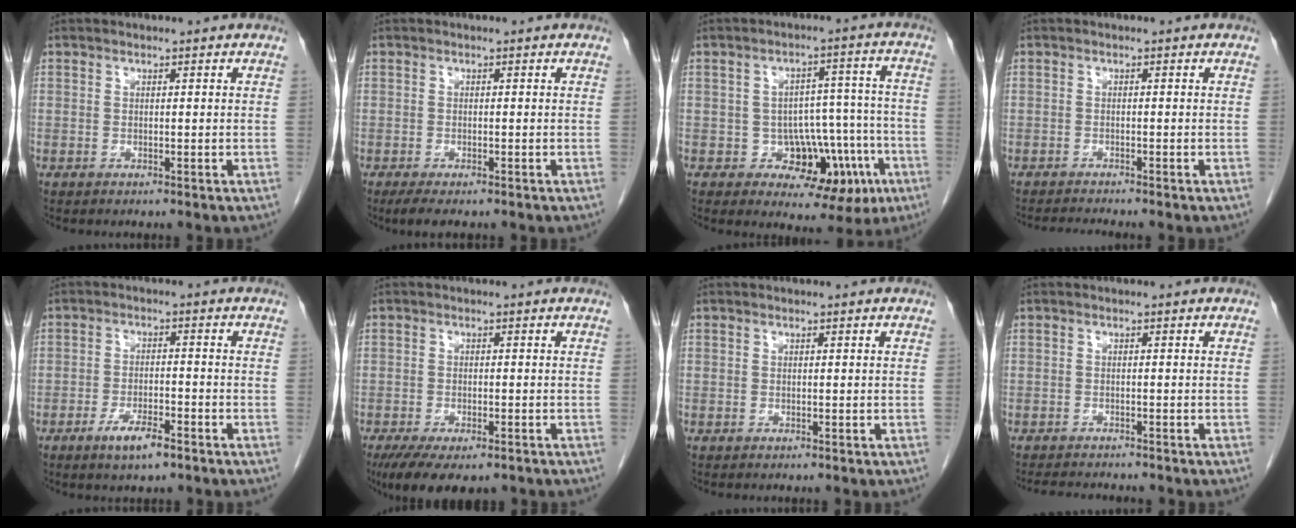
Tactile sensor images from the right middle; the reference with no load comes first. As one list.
[{"total": 3.5, "force": [-2.6, 0.9, 2.2], "torque": [-0.042, -0.012, -0.037]}, {"total": 10.4, "force": [-4.3, 7.2, 6.1], "torque": [-0.053, 0.038, -0.043]}, {"total": 2.6, "force": [-2.4, -0.9, 0.5], "torque": [-0.015, -0.014, -0.042]}, {"total": 5.1, "force": [-3.2, 1.1, 3.7], "torque": [-0.076, -0.005, -0.053]}, {"total": 9.4, "force": [-6.6, 3.4, 5.7], "torque": [-0.092, -0.017, -0.099]}, {"total": 0.0}, {"total": 5.0, "force": [-4.7, 0.5, 1.6], "torque": [-0.023, -0.013, -0.071]}]